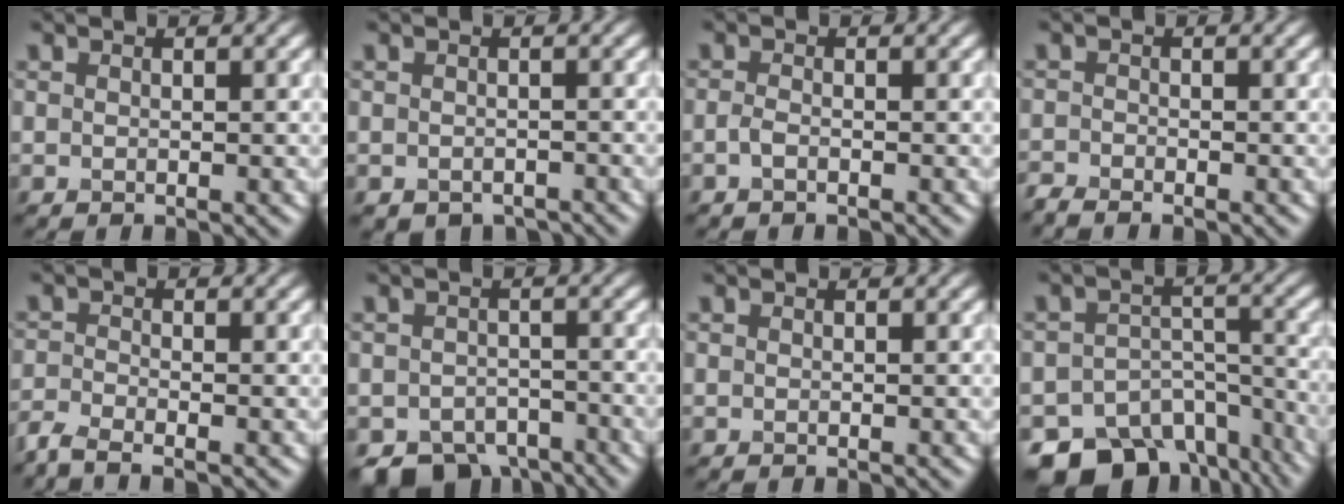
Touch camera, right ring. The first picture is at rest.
{"total": 1.9, "force": [-1.6, 0.9, 0.5], "torque": [-0.004, -0.008, -0.022]}
{"total": 1.0, "force": [-0.6, 0.3, 0.7], "torque": [-0.017, 0.000, -0.013]}
{"total": 1.5, "force": [-1.5, 0.2, 0.3], "torque": [-0.006, -0.007, -0.037]}
{"total": 2.6, "force": [-2.2, 0.5, 1.3], "torque": [-0.031, -0.011, -0.056]}
{"total": 5.2, "force": [-3.8, 2.8, 2.0], "torque": [-0.020, -0.012, -0.062]}
{"total": 0.0}
{"total": 12.4, "force": [-9.3, 6.7, 4.7], "torque": [-0.066, -0.014, -0.127]}